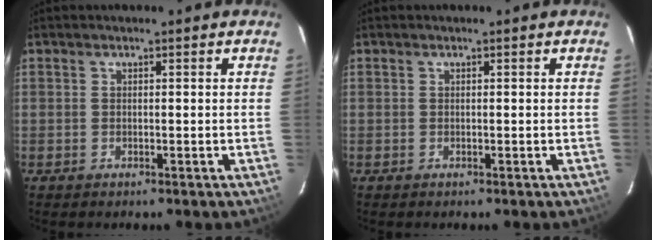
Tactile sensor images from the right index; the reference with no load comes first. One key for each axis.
{"total": 0.0}